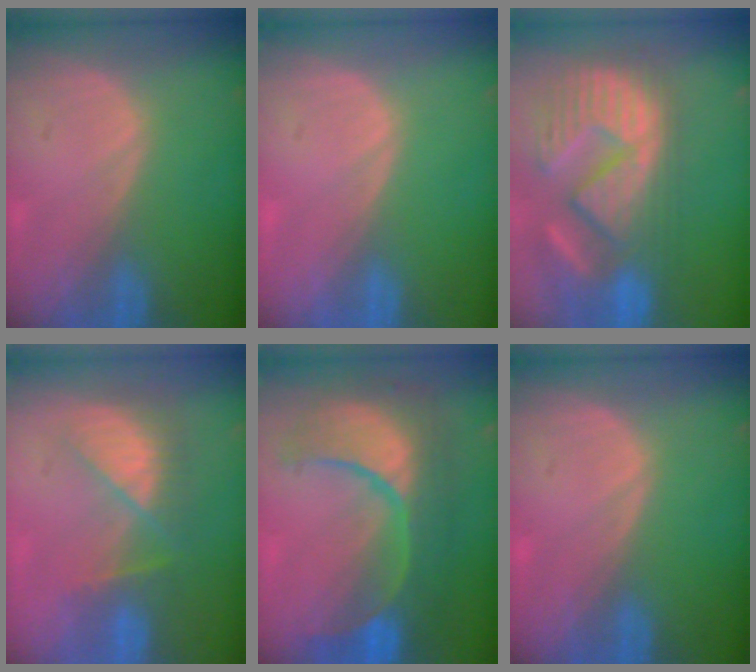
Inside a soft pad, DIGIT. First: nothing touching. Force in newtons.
{"total": 0.0}
{"total": 13.8, "press": 12.2, "slide": 6.4}
{"total": 8.1, "press": 7.0, "slide": 4.1}
{"total": 12.6, "press": 12.5, "slide": 1.4}
{"total": 0.0}